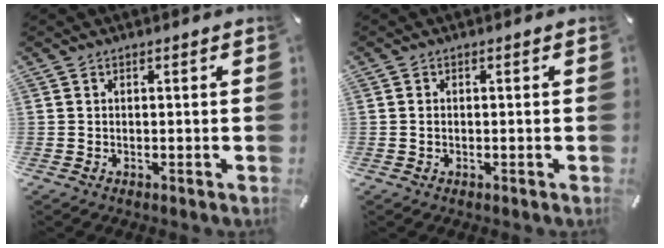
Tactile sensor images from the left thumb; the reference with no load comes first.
{"total": 0.9, "force": [-0.1, 0.6, 0.6], "torque": [-0.014, 0.004, -0.004]}